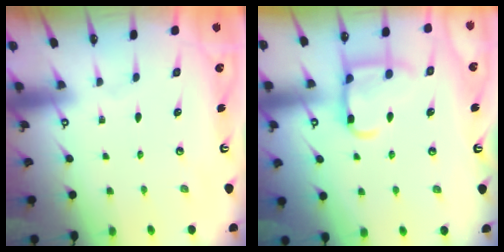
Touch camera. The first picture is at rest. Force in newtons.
{"total": 13.2, "press": 13.1, "slide": 1.4}